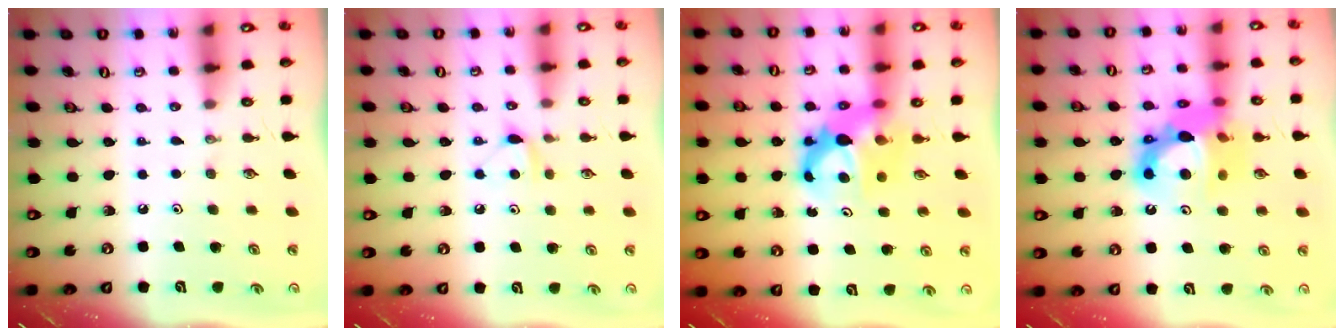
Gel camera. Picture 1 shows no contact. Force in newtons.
{"total": 6.1, "press": 6.0, "slide": 0.8}
{"total": 8.1, "press": 8.1, "slide": 0.5}
{"total": 16.2, "press": 16.1, "slide": 1.6}